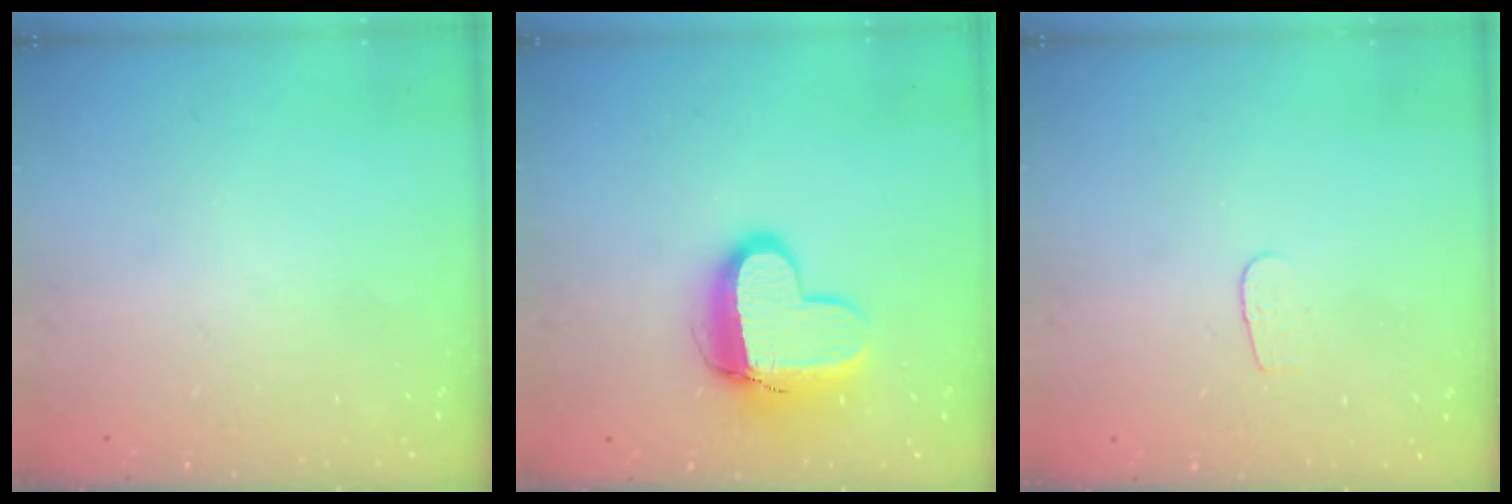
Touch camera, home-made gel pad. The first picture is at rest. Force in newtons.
{"total": 12.5, "press": 12.5, "slide": 1.0}
{"total": 3.1, "press": 3.1, "slide": 0.2}